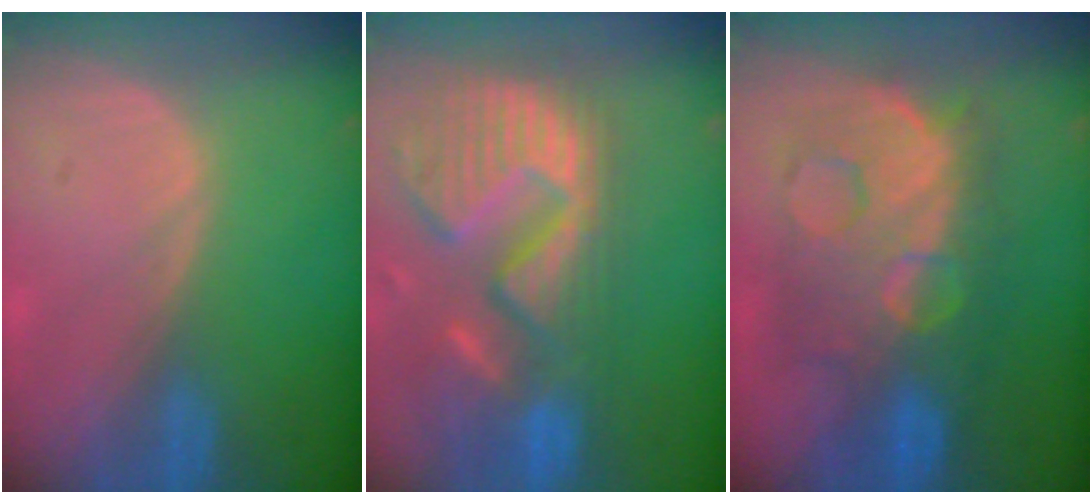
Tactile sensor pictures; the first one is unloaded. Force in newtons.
{"total": 14.4, "press": 12.0, "slide": 8.0}
{"total": 11.9, "press": 11.8, "slide": 1.3}